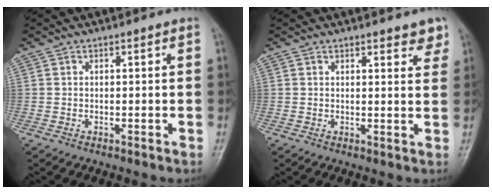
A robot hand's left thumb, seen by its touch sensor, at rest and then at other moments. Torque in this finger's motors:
{"motor_torque": [-0.10, -0.05, 0.13, -0.02, 0.07]}